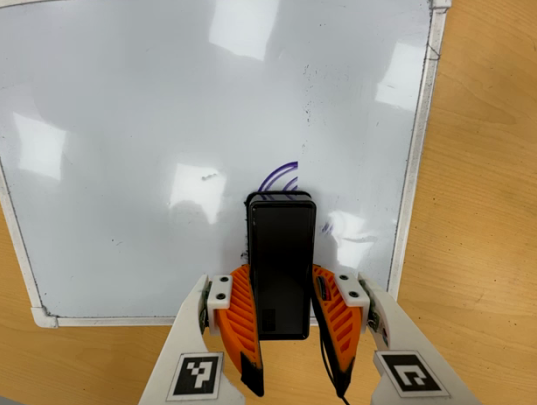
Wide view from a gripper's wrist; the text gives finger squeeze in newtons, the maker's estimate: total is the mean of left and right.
{"total": 6.7, "left": 5.5, "right": 7.9}